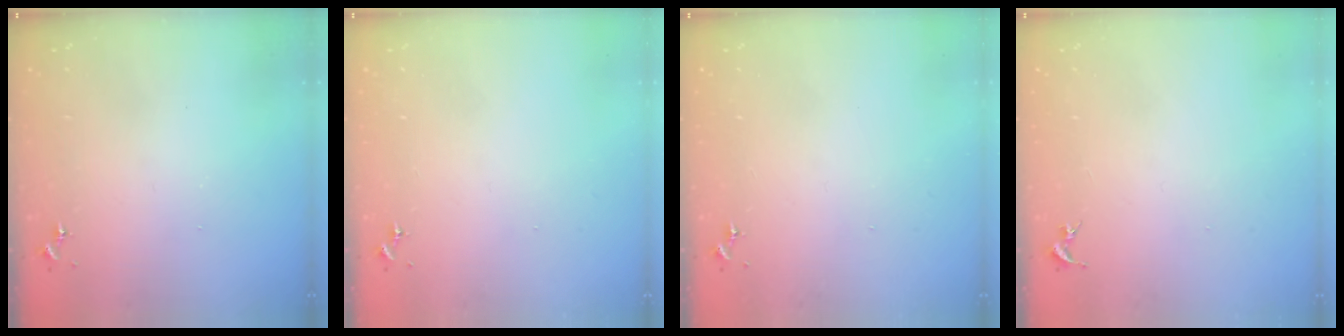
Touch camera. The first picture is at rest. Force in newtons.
{"total": 0.0}
{"total": 0.0}
{"total": 0.0}